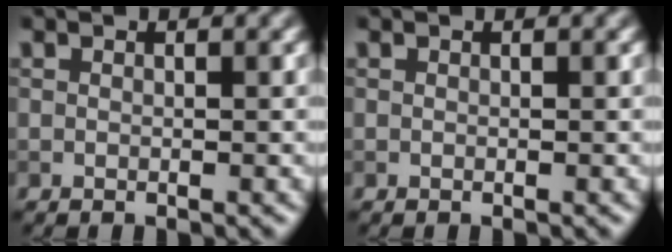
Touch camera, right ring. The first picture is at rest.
{"total": 0.0}